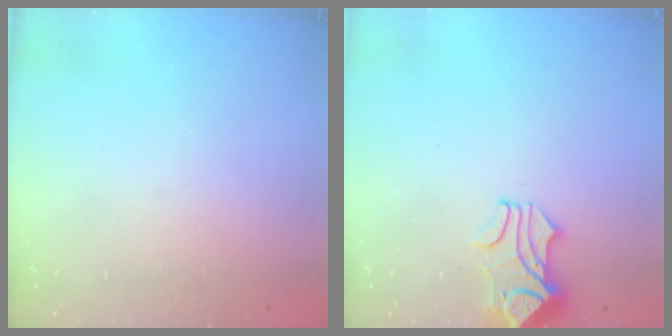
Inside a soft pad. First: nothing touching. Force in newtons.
{"total": 1.6, "press": 1.2, "slide": 1.0}